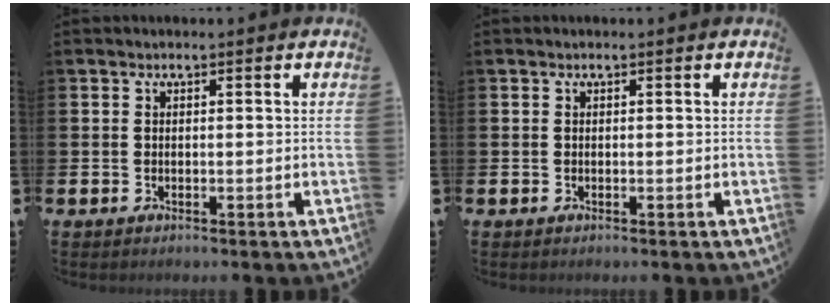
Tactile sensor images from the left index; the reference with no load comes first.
{"total": 0.0}